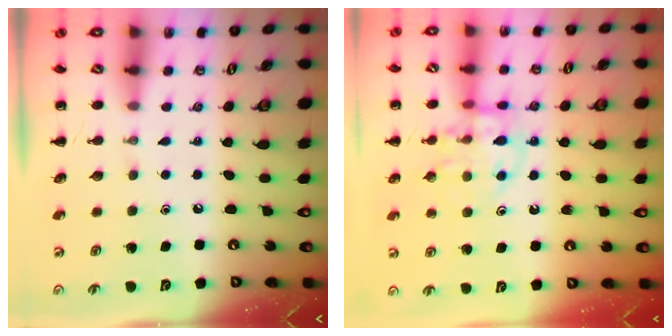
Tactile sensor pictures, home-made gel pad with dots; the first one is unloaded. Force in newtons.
{"total": 12.0, "press": 11.9, "slide": 1.4}